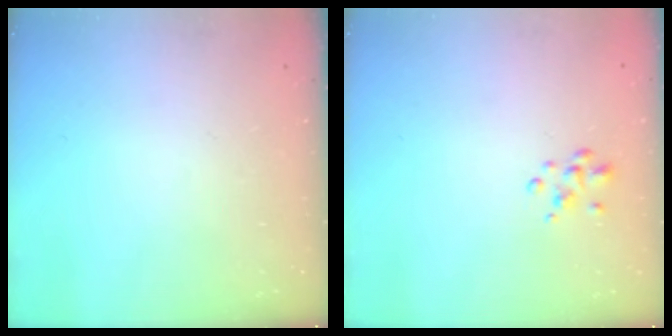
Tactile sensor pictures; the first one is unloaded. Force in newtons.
{"total": 2.5, "press": 2.5, "slide": 0.4}